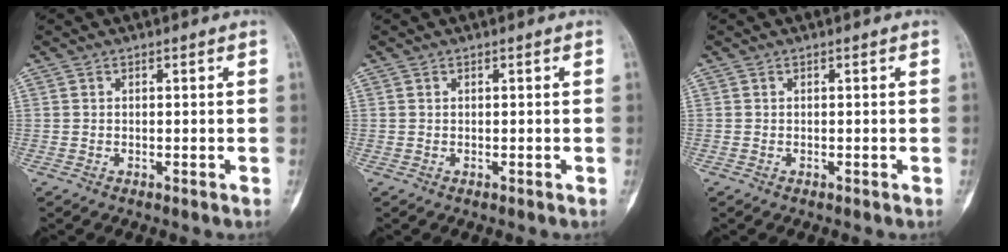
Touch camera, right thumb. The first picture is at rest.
{"total": 0.0}
{"total": 0.0}